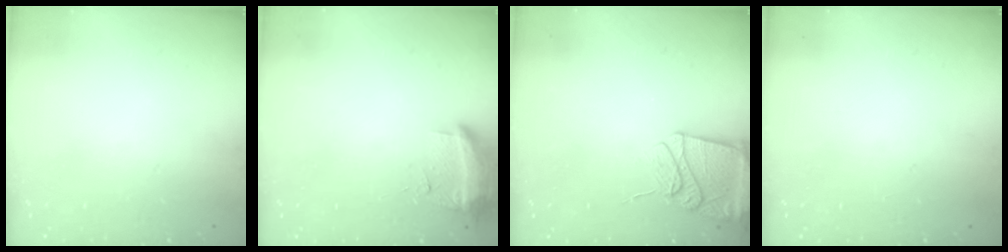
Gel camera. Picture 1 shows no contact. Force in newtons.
{"total": 19.3, "press": 12.1, "slide": 15.1}
{"total": 12.8, "press": 12.8, "slide": 1.1}
{"total": 0.0}